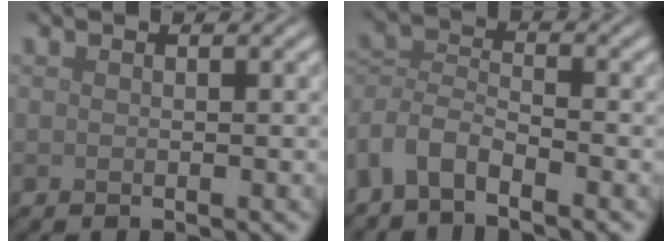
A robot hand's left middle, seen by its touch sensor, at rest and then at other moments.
{"total": 3.9, "force": [-3.0, 1.6, 2.0], "torque": [-0.042, -0.001, -0.071]}